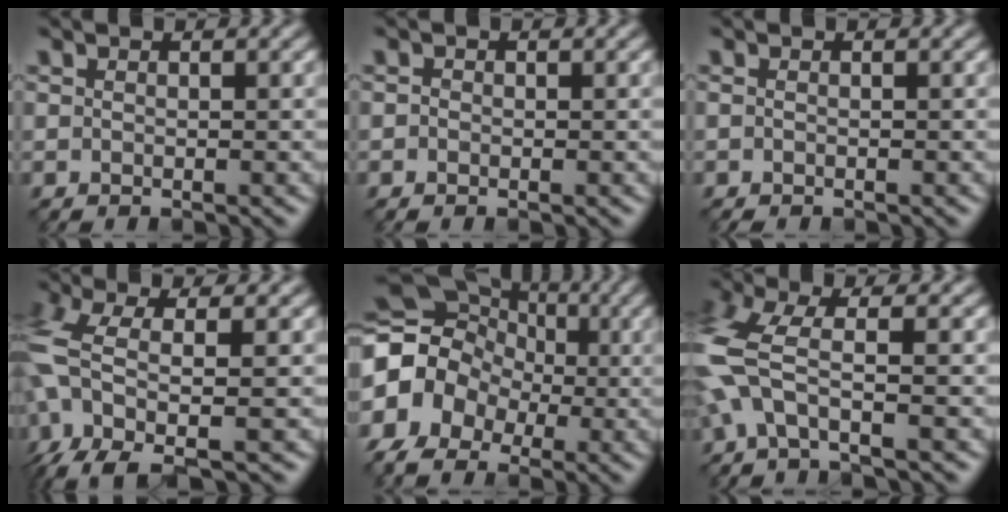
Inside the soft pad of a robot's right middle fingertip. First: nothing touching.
{"total": 0.6, "force": [-0.1, 0.6, -0.1], "torque": [0.001, 0.009, -0.002]}
{"total": 0.5, "force": [-0.4, 0.2, 0.3], "torque": [-0.008, 0.005, -0.006]}
{"total": 7.8, "force": [-3.0, 2.8, 6.6], "torque": [-0.159, 0.000, -0.064]}
{"total": 12.1, "force": [-2.5, 10.1, 6.2], "torque": [-0.132, 0.013, -0.071]}
{"total": 6.2, "force": [-1.0, 2.3, 5.7], "torque": [-0.157, 0.014, -0.030]}